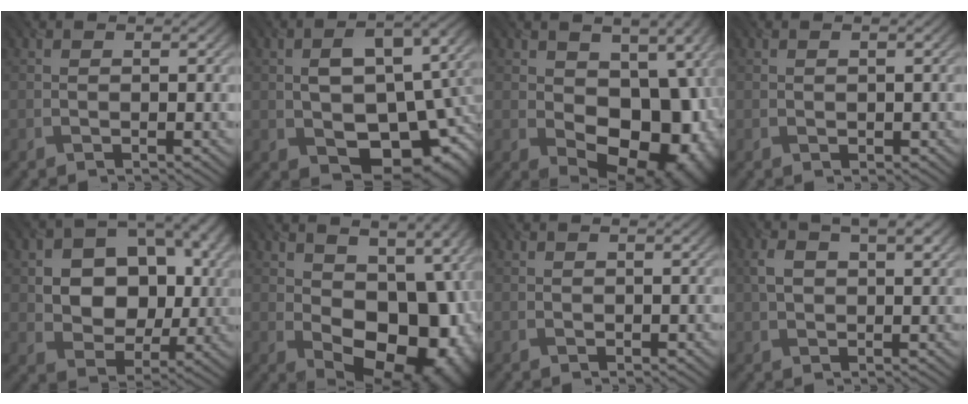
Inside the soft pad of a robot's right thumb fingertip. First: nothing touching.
{"total": 15.6, "force": [-2.0, 9.6, 12.1], "torque": [-0.169, -0.026, -0.001]}
{"total": 15.1, "force": [-1.1, 10.1, 11.2], "torque": [-0.142, -0.038, 0.007]}
{"total": 0.5, "force": [0.1, 0.4, 0.3], "torque": [-0.003, -0.003, 0.002]}
{"total": 10.8, "force": [1.2, 8.1, 7.1], "torque": [-0.128, -0.004, 0.012]}
{"total": 16.7, "force": [-0.2, 10.8, 12.8], "torque": [-0.155, -0.037, 0.028]}
{"total": 0.0}
{"total": 5.4, "force": [1.9, 3.0, 4.1], "torque": [-0.081, 0.003, 0.030]}